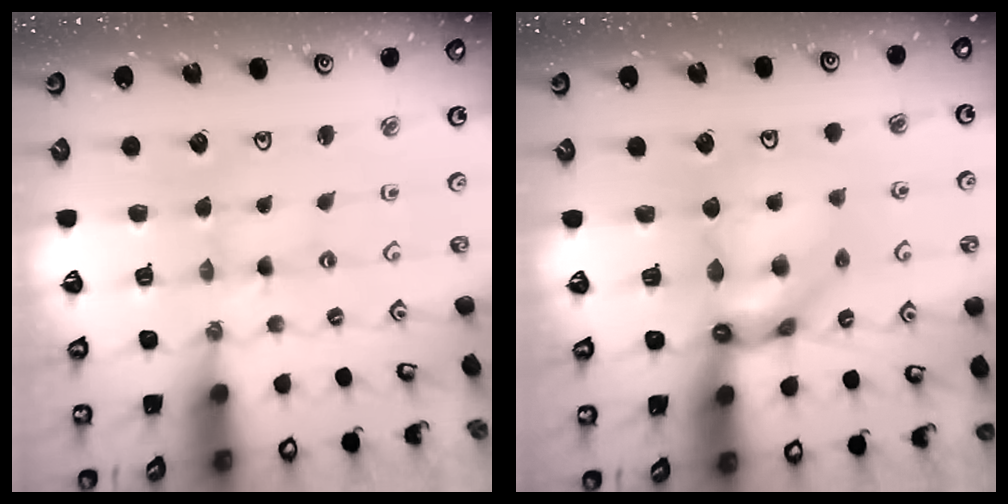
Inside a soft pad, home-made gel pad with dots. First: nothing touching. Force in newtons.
{"total": 11.2, "press": 11.1, "slide": 0.9}